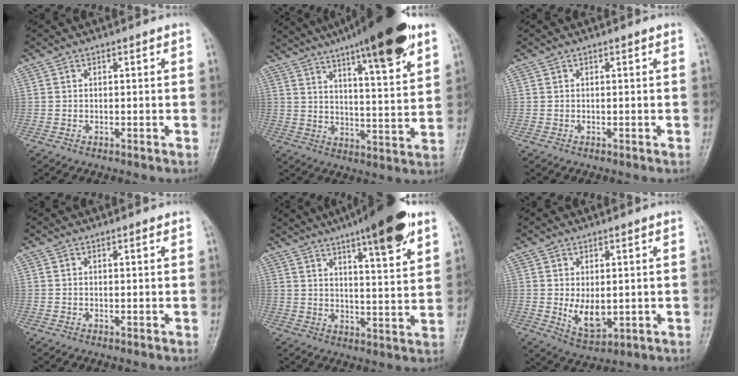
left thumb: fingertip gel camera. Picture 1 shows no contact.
{"total": 21.3, "force": [13.5, 4.0, 16.0], "torque": [-0.224, -0.042, 0.203]}
{"total": 0.0}
{"total": 0.7, "force": [0.4, 0.1, 0.6], "torque": [-0.008, 0.000, 0.006]}
{"total": 16.5, "force": [10.1, 3.3, 12.6], "torque": [-0.167, -0.041, 0.149]}
{"total": 6.8, "force": [0.3, 3.8, 5.7], "torque": [-0.082, -0.018, 0.019]}